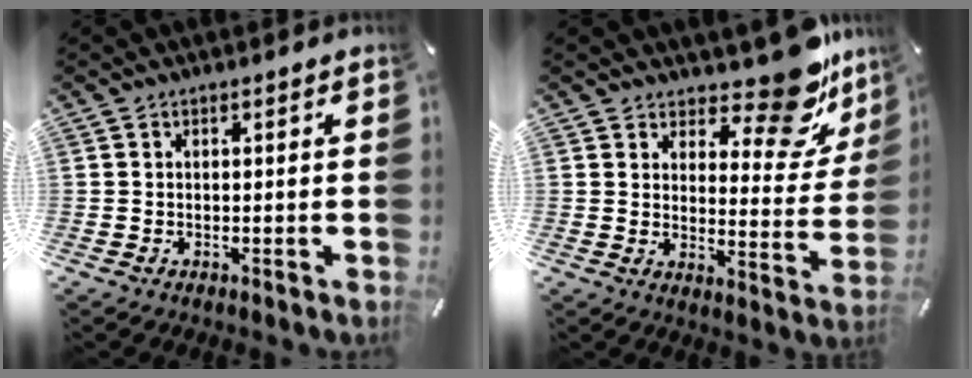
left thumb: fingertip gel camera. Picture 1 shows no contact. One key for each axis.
{"total": 15.5, "fx": 11.4, "fy": 6.6, "fz": 8.1, "tx": -0.092, "ty": -0.100, "tz": 0.190}